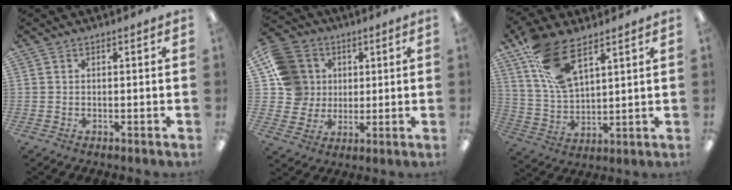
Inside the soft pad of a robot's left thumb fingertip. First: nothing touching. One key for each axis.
{"total": 13.1, "fx": 3.6, "fy": 11.8, "fz": 4.2, "tx": -0.096, "ty": -0.002, "tz": 0.079}
{"total": 13.3, "fx": 8.5, "fy": 5.7, "fz": 8.5, "tx": -0.172, "ty": -0.026, "tz": 0.161}